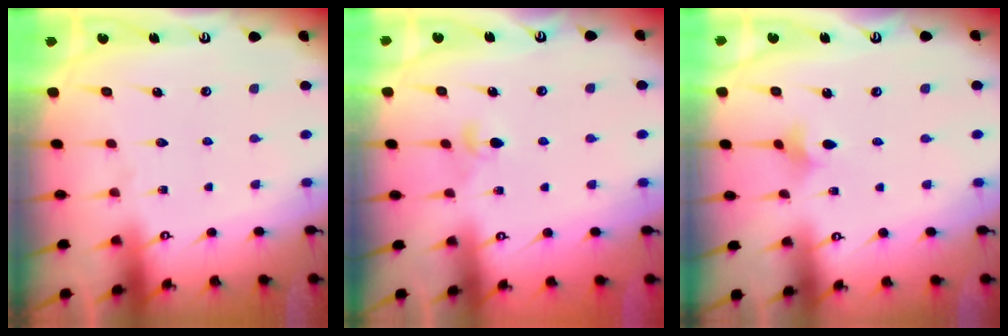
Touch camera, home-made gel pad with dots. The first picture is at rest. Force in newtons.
{"total": 3.6, "press": 3.5, "slide": 0.6}
{"total": 2.5, "press": 2.4, "slide": 0.6}